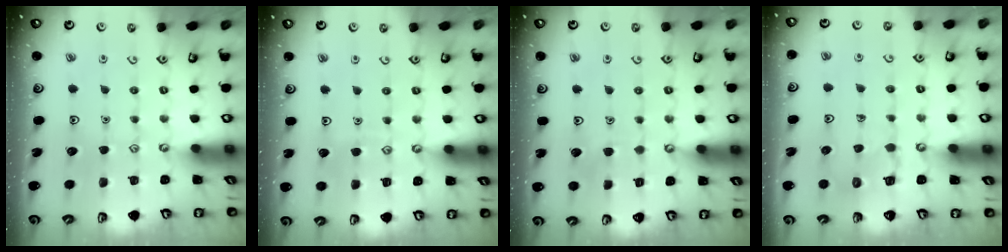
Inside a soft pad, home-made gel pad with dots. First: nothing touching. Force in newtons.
{"total": 3.5, "press": 3.5, "slide": 0.3}
{"total": 3.1, "press": 3.0, "slide": 0.3}
{"total": 5.3, "press": 5.2, "slide": 0.4}